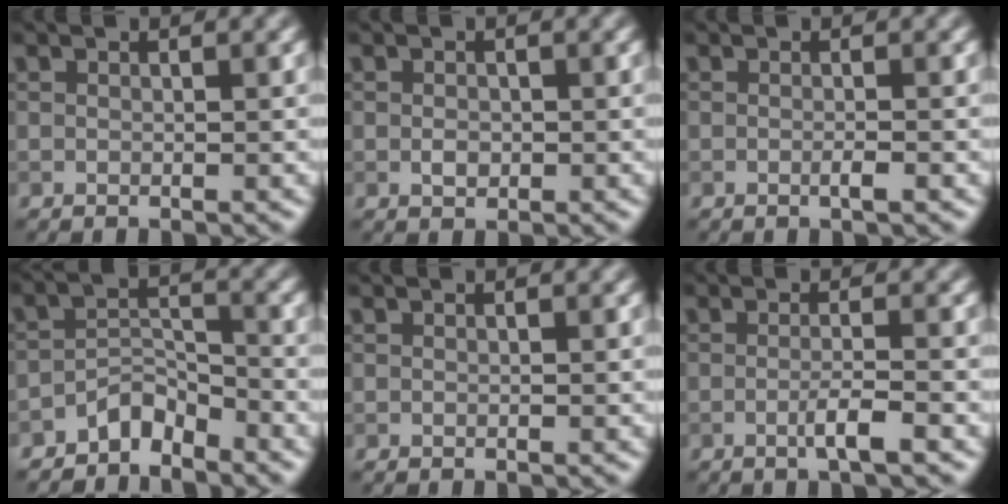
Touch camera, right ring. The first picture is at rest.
{"total": 1.1, "force": [-0.2, 0.8, 0.7], "torque": [-0.011, -0.002, -0.005]}
{"total": 1.1, "force": [-0.4, 0.1, 1.0], "torque": [-0.015, 0.000, -0.009]}
{"total": 3.1, "force": [-2.7, 1.1, 1.1], "torque": [-0.016, 0.014, -0.055]}
{"total": 0.0}
{"total": 2.4, "force": [-0.9, 0.3, 2.2], "torque": [-0.036, 0.003, -0.021]}